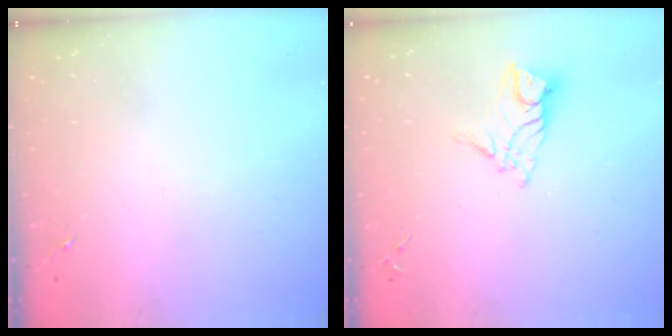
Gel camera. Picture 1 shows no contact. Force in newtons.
{"total": 9.7, "press": 9.6, "slide": 0.9}